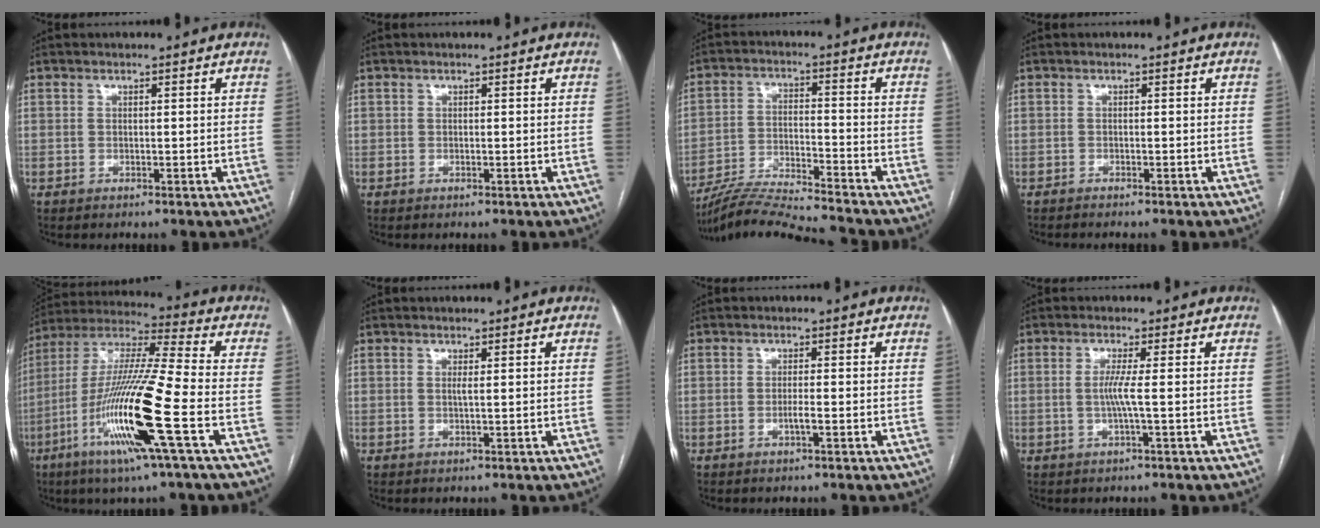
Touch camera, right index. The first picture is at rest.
{"total": 0.0}
{"total": 13.8, "force": [-13.2, -0.3, 4.3], "torque": [-0.079, 0.000, -0.229]}
{"total": 1.8, "force": [-1.6, 0.5, 0.6], "torque": [-0.011, -0.003, -0.021]}
{"total": 19.3, "force": [-6.9, -0.2, 18.0], "torque": [-0.377, -0.024, -0.138]}
{"total": 0.5, "force": [0.1, 0.0, 0.5], "torque": [-0.012, -0.002, 0.001]}
{"total": 1.5, "force": [-0.8, 0.1, 1.3], "torque": [-0.026, 0.001, -0.014]}
{"total": 2.8, "force": [-0.4, -0.5, 2.7], "torque": [-0.057, -0.002, -0.008]}